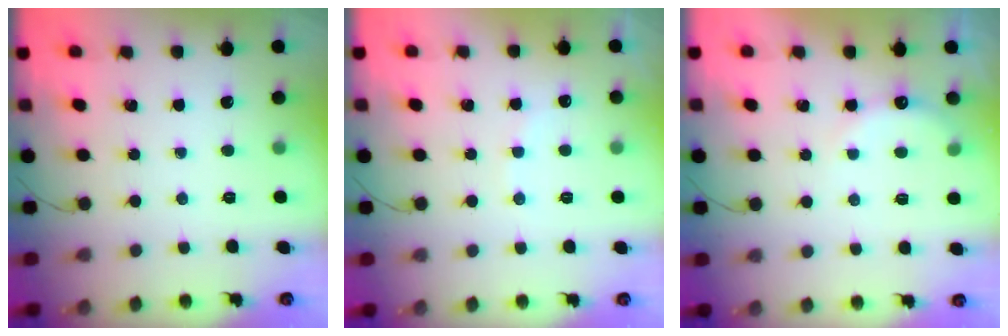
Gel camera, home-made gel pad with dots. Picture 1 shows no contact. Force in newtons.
{"total": 5.3, "press": 5.3, "slide": 0.8}
{"total": 6.5, "press": 6.3, "slide": 1.4}